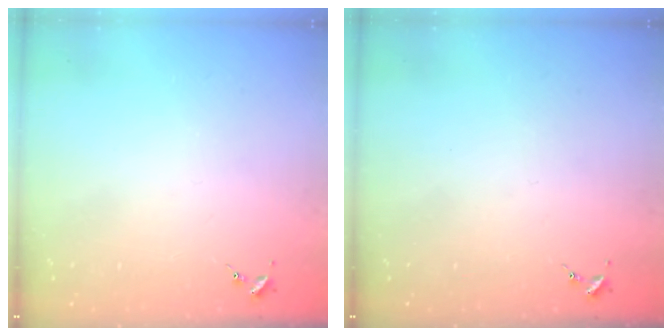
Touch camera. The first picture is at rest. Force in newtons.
{"total": 0.0}